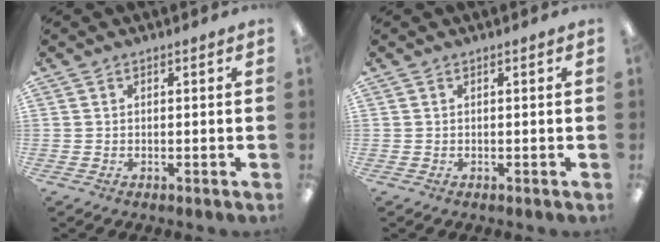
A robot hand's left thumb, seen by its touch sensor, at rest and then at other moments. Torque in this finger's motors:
{"motor_torque": [0.00, 0.00, -0.01, 0.01, 0.00]}